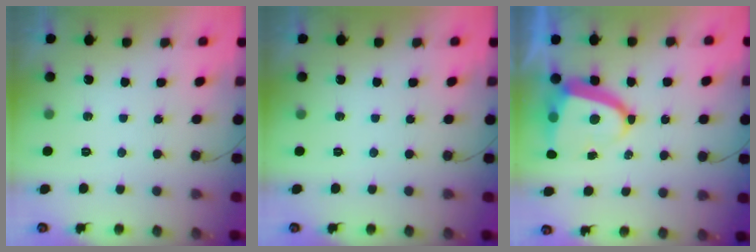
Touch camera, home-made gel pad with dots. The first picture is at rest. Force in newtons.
{"total": 0.0}
{"total": 9.9, "press": 9.9, "slide": 1.4}